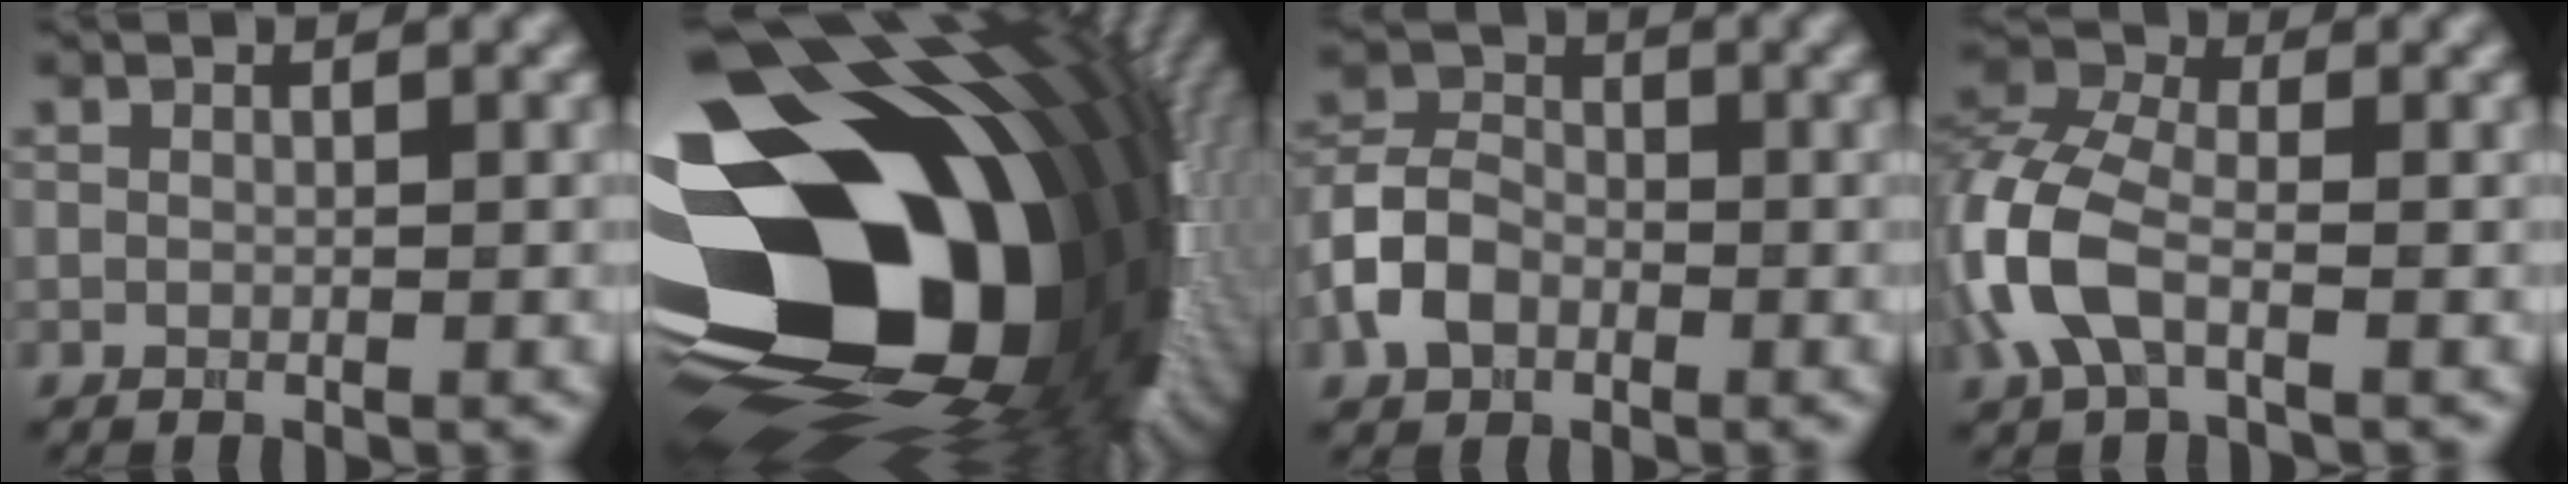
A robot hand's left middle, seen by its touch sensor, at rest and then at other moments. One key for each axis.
{"total": 23.5, "fx": -4.2, "fy": 16.6, "fz": 16.0, "tx": -0.219, "ty": -0.016, "tz": -0.128}
{"total": 4.8, "fx": -2.0, "fy": 3.4, "fz": 2.6, "tx": -0.053, "ty": 0.007, "tz": -0.047}
{"total": 6.9, "fx": -2.4, "fy": 3.9, "fz": 5.2, "tx": -0.137, "ty": 0.007, "tz": -0.063}